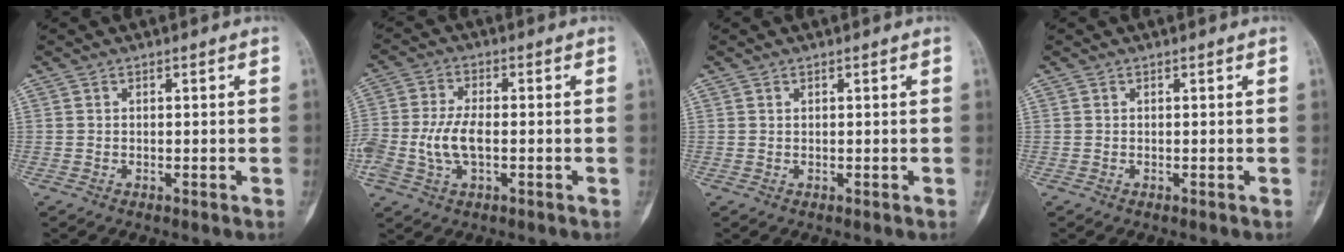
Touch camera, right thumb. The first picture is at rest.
{"total": 8.1, "force": [-1.3, 4.5, 6.6], "torque": [-0.144, 0.013, -0.024]}
{"total": 0.0}
{"total": 0.0}